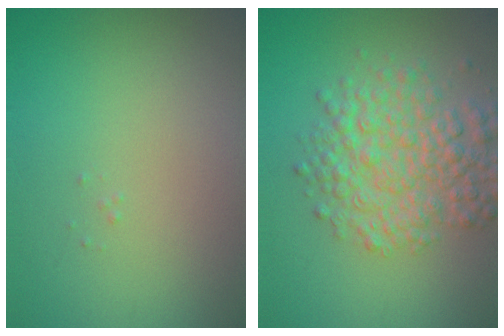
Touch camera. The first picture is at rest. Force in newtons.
{"total": 5.8, "press": 5.8, "slide": 0.1}